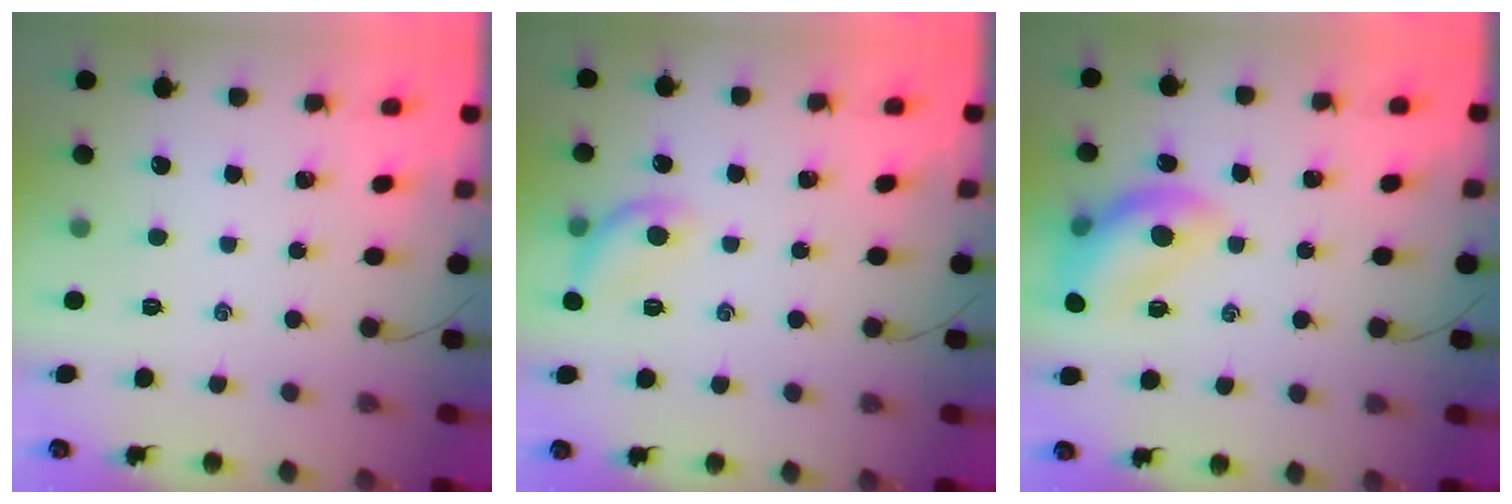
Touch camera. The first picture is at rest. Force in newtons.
{"total": 9.7, "press": 9.6, "slide": 1.3}
{"total": 14.4, "press": 14.4, "slide": 1.5}